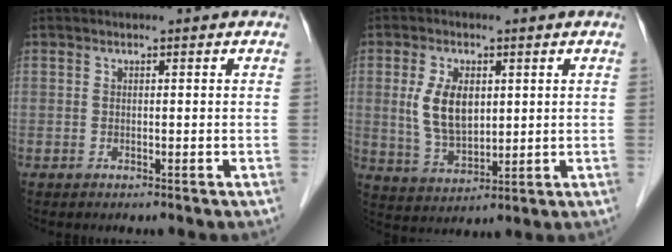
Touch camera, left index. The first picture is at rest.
{"total": 7.3, "force": [1.6, 4.0, 5.9], "torque": [-0.129, 0.003, 0.040]}